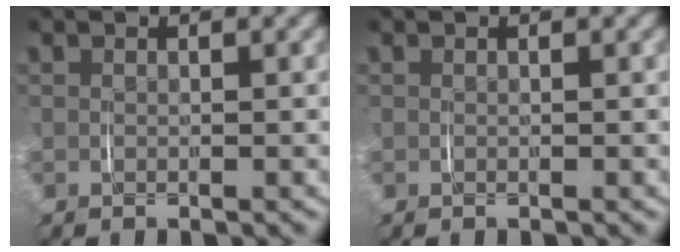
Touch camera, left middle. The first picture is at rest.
{"total": 0.0}